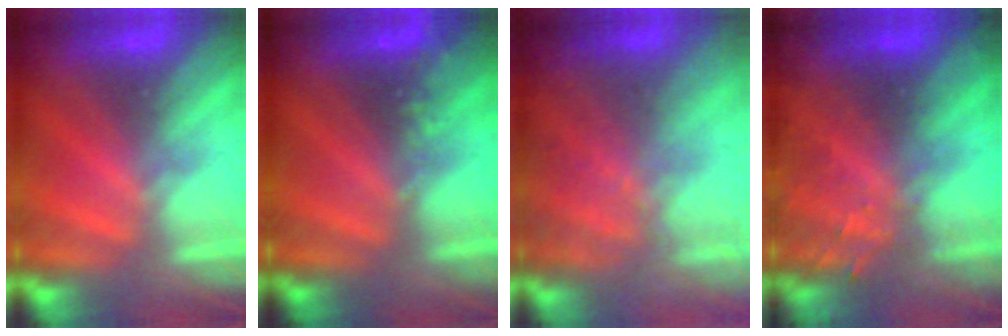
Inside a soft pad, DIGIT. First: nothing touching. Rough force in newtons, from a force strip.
{"total": 2.4}
{"total": 7.3}
{"total": 8.1}